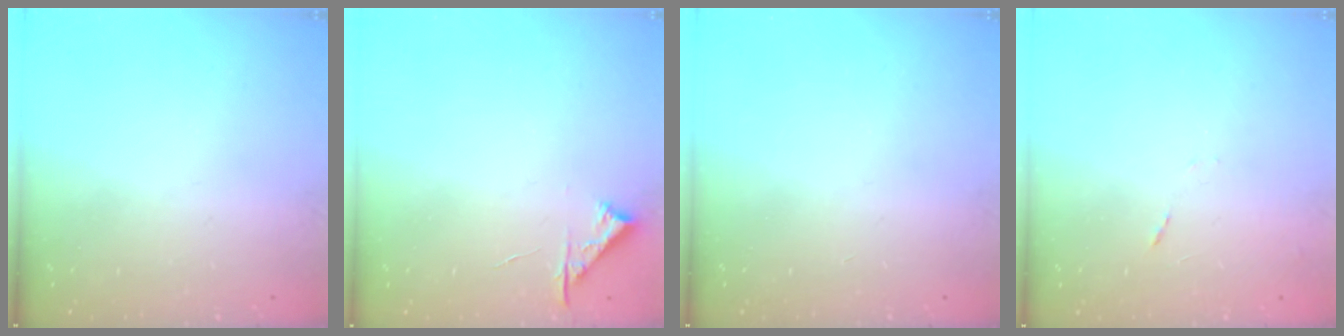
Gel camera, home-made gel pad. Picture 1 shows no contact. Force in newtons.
{"total": 4.7, "press": 4.6, "slide": 0.6}
{"total": 0.0}
{"total": 5.3, "press": 5.3, "slide": 0.5}